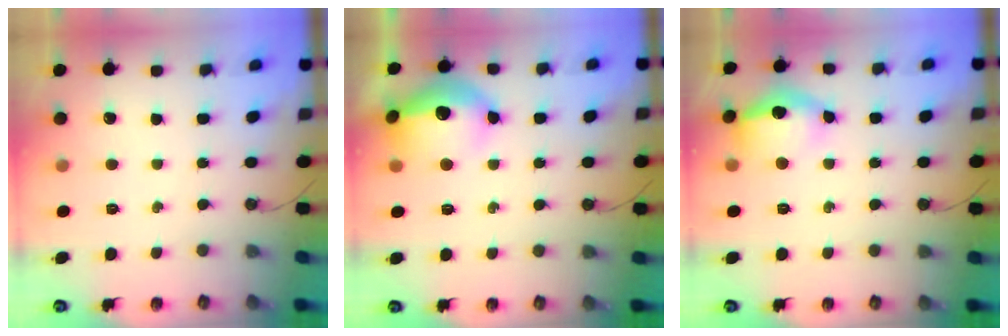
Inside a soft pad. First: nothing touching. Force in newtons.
{"total": 17.6, "press": 17.6, "slide": 1.1}
{"total": 14.3, "press": 14.3, "slide": 1.3}